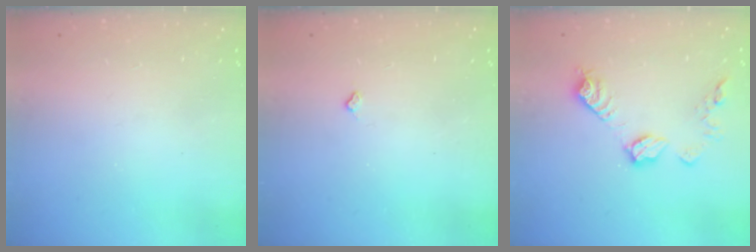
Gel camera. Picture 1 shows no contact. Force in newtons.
{"total": 2.8, "press": 2.8, "slide": 0.4}
{"total": 11.4, "press": 11.4, "slide": 0.4}